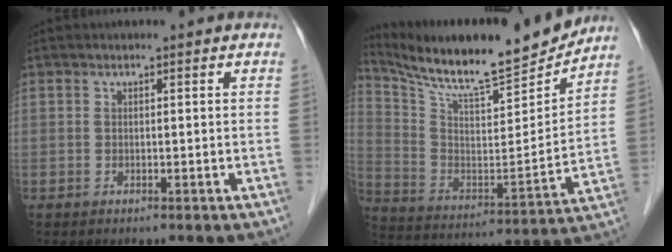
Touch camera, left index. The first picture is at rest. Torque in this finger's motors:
{"motor_torque": [-0.03, -0.17, 0.23, 0.07]}